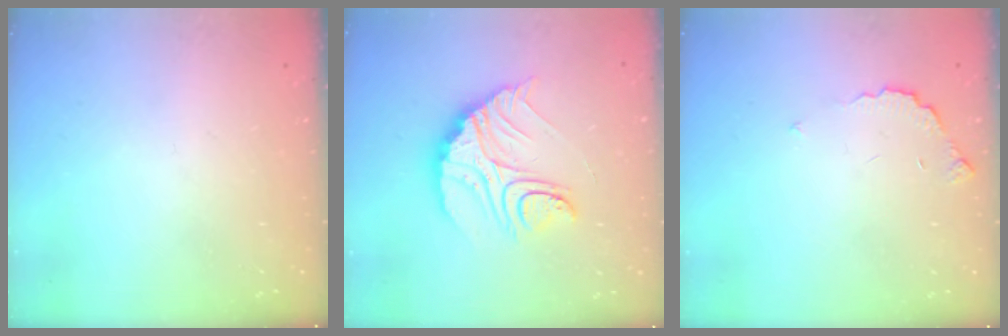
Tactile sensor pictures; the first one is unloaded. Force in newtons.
{"total": 13.2, "press": 13.2, "slide": 1.0}
{"total": 3.4, "press": 3.4, "slide": 0.2}